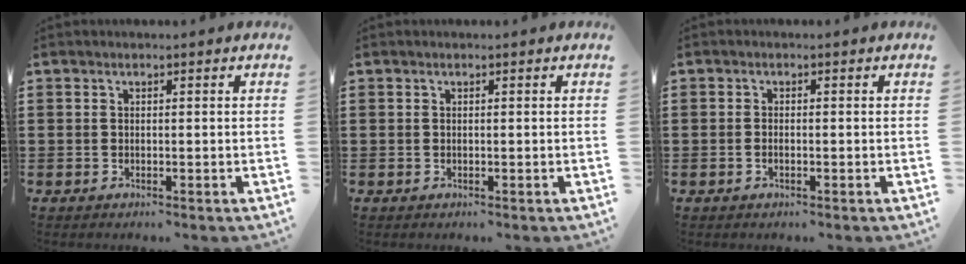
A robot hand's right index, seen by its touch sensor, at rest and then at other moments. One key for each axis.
{"total": 0.0}
{"total": 0.6, "fx": -0.4, "fy": 0.1, "fz": 0.5, "tx": -0.011, "ty": -0.006, "tz": -0.006}